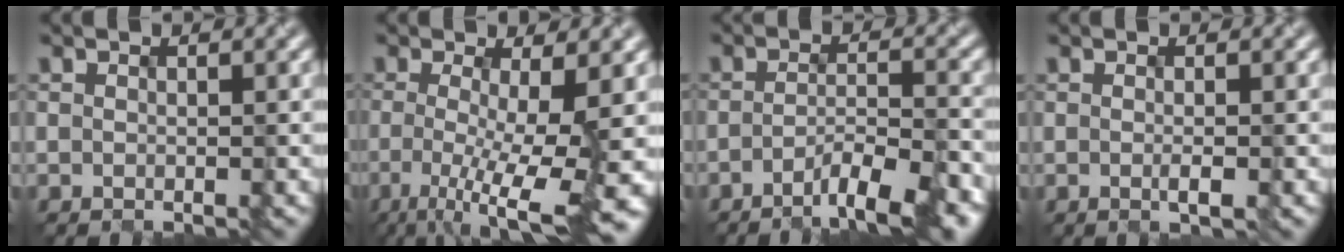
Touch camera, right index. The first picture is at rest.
{"total": 9.2, "force": [-1.5, 2.2, 8.8], "torque": [-0.123, -0.012, -0.021]}
{"total": 6.2, "force": [-4.1, 1.2, 4.4], "torque": [-0.061, 0.004, -0.063]}
{"total": 1.1, "force": [-0.3, 0.2, 1.0], "torque": [-0.019, 0.001, -0.002]}